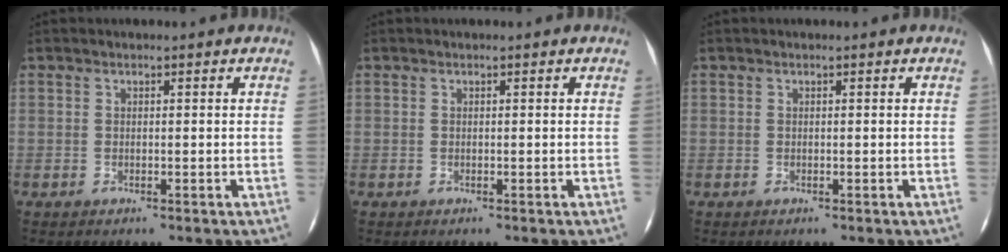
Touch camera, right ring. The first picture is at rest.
{"total": 0.0}
{"total": 0.0}